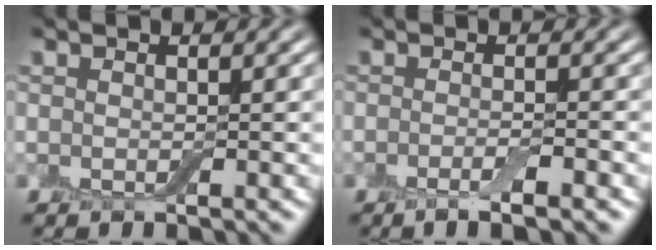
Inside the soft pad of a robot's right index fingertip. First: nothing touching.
{"total": 2.5, "force": [-1.2, 0.5, 2.1], "torque": [-0.033, -0.003, -0.023]}